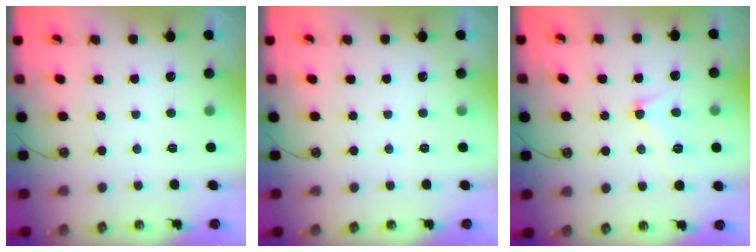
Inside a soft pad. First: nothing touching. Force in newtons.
{"total": 0.0}
{"total": 4.8, "press": 4.8, "slide": 0.6}